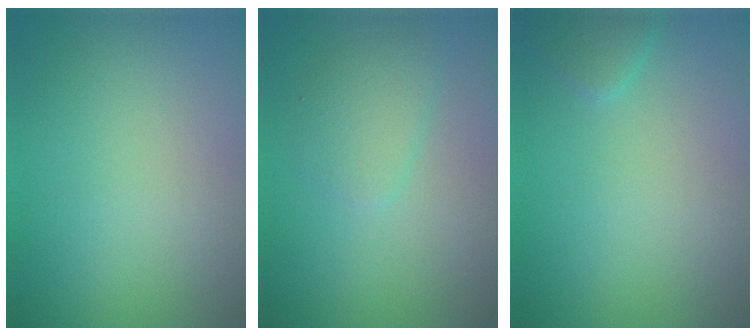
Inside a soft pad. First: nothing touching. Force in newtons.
{"total": 2.0, "press": 2.0, "slide": 0.0}
{"total": 1.4, "press": 1.4, "slide": 0.1}